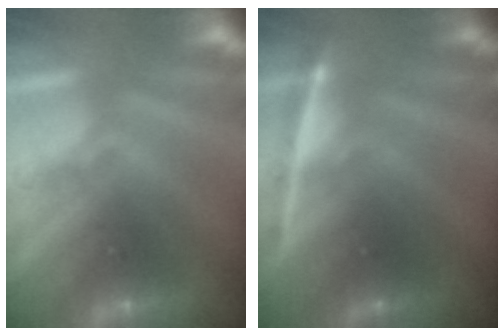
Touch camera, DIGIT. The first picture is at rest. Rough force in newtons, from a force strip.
{"total": 4.7}